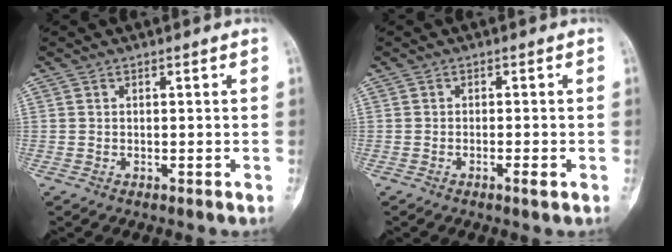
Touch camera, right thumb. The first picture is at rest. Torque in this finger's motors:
{"motor_torque": [-0.60, 0.25, -0.02, -0.12, -0.02]}